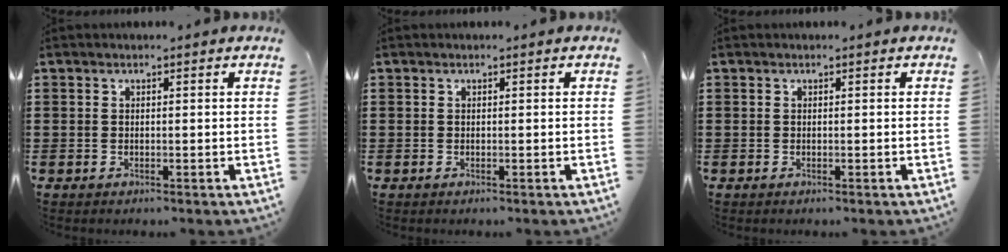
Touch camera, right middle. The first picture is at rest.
{"total": 0.0}
{"total": 0.0}